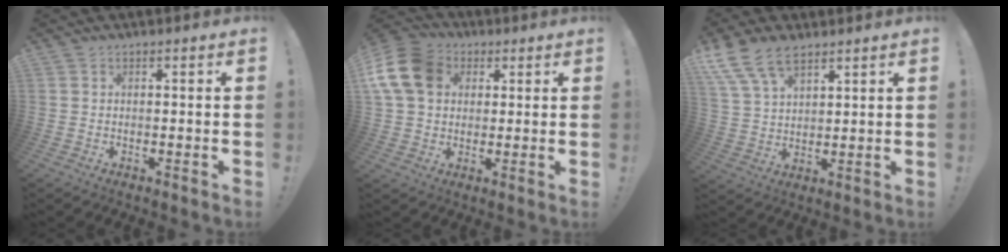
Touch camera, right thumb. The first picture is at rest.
{"total": 14.6, "force": [4.1, 11.5, 8.1], "torque": [-0.147, -0.007, 0.083]}
{"total": 11.1, "force": [7.8, 5.5, 5.6], "torque": [-0.114, -0.030, 0.153]}